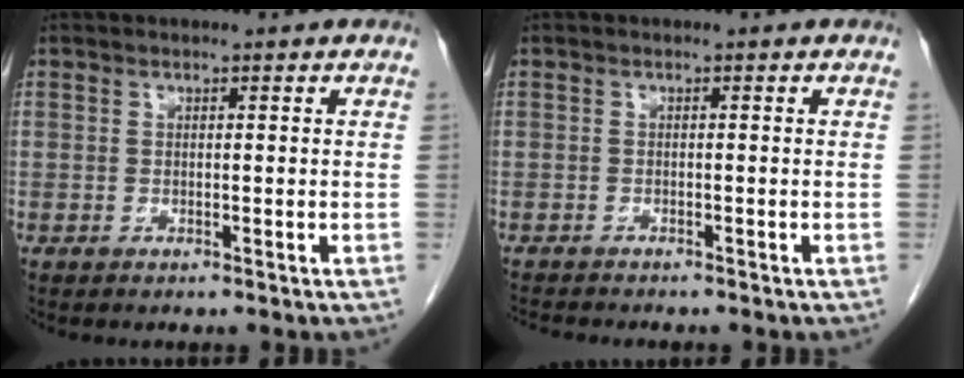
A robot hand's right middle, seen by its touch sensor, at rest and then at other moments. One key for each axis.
{"total": 3.1, "fx": -2.9, "fy": 0.3, "fz": 0.9, "tx": -0.014, "ty": -0.008, "tz": -0.044}